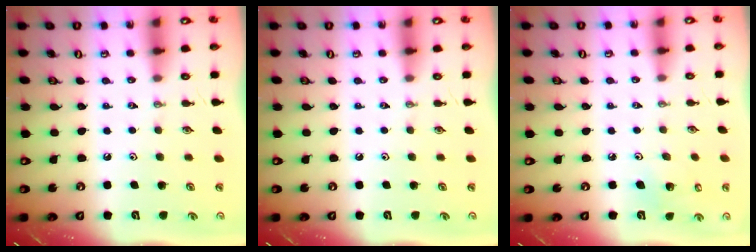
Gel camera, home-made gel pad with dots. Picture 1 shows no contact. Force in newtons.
{"total": 0.0}
{"total": 5.0, "press": 4.7, "slide": 1.5}